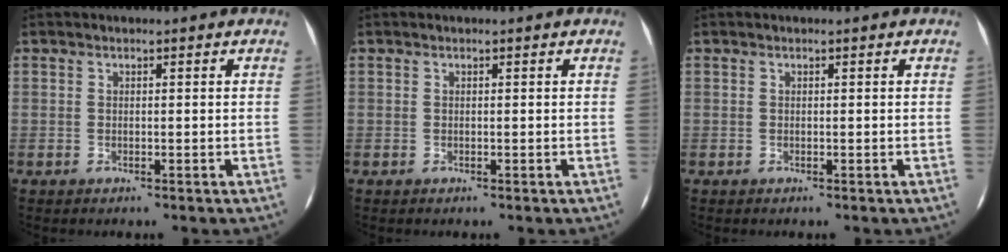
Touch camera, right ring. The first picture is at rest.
{"total": 0.0}
{"total": 0.0}